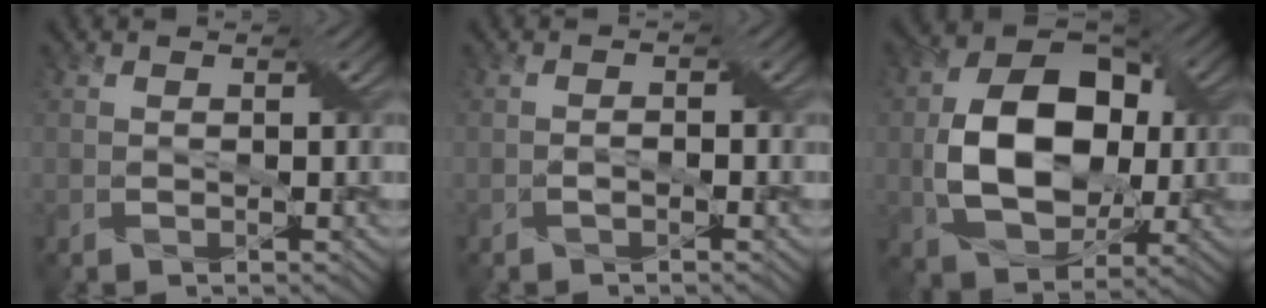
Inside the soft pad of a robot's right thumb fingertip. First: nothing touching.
{"total": 1.0, "force": [-0.6, 0.3, 0.7], "torque": [-0.015, 0.002, -0.009]}
{"total": 13.0, "force": [-0.4, 9.1, 9.2], "torque": [-0.166, 0.003, -0.004]}